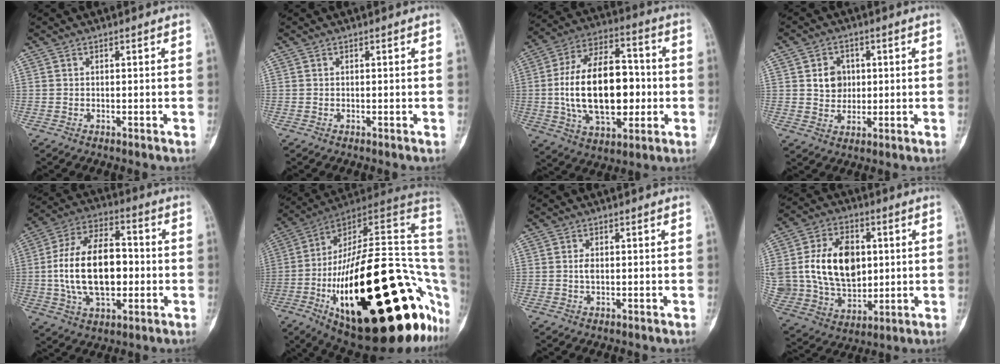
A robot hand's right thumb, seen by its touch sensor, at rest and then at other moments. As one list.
[{"total": 0.0}, {"total": 22.2, "force": [-1.3, 12.7, 18.2], "torque": [-0.295, 0.024, -0.012]}, {"total": 5.7, "force": [1.1, 4.9, 2.7], "torque": [-0.017, -0.002, 0.019]}, {"total": 18.7, "force": [-0.8, 10.6, 15.3], "torque": [-0.267, 0.025, -0.012]}, {"total": 42.9, "force": [-9.7, 16.3, 38.5], "torque": [-0.508, 0.055, -0.146]}, {"total": 1.5, "force": [0.0, 0.9, 1.3], "torque": [-0.023, 0.000, 0.000]}, {"total": 20.6, "force": [2.8, 14.6, 14.3], "torque": [-0.251, -0.003, 0.069]}]